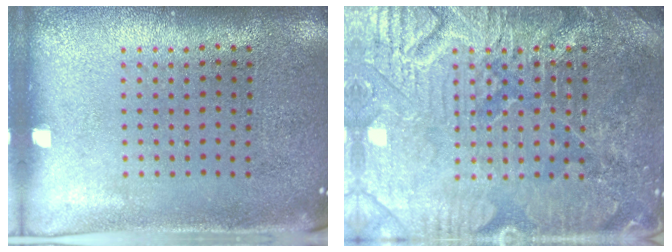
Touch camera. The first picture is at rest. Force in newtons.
{"total": 6.7, "press": 6.7, "slide": 0.9}